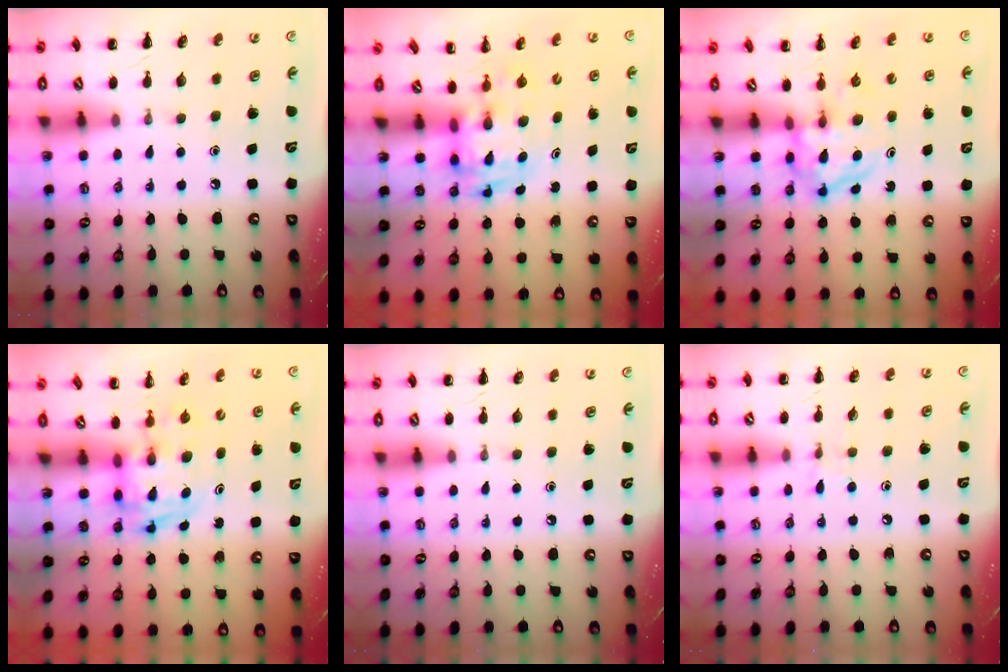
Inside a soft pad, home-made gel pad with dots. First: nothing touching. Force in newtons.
{"total": 3.4, "press": 3.3, "slide": 0.7}
{"total": 3.9, "press": 3.9, "slide": 0.4}
{"total": 2.8, "press": 2.8, "slide": 0.5}
{"total": 0.0}
{"total": 5.1, "press": 4.7, "slide": 2.0}